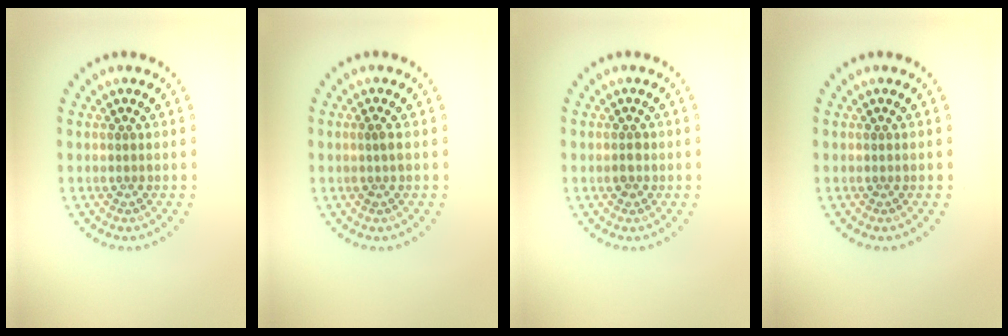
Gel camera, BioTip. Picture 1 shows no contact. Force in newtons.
{"total": 0.7, "press": 0.7, "slide": 0.3}
{"total": 1.1, "press": 1.0, "slide": 0.2}
{"total": 0.0}